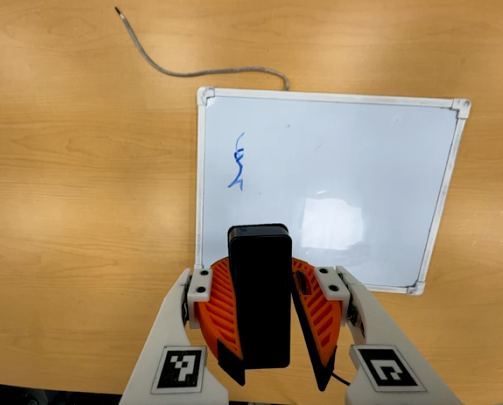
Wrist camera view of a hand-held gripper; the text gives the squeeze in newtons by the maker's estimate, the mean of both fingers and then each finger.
{"total": 9.8, "left": 9.7, "right": 9.9}